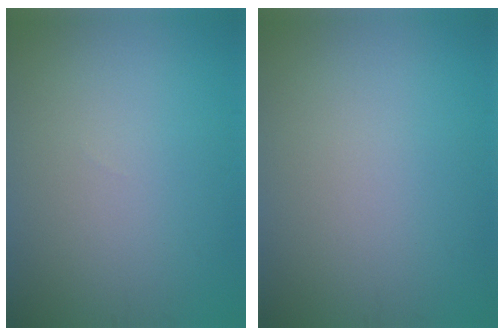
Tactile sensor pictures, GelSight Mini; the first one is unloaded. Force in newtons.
{"total": 0.0}